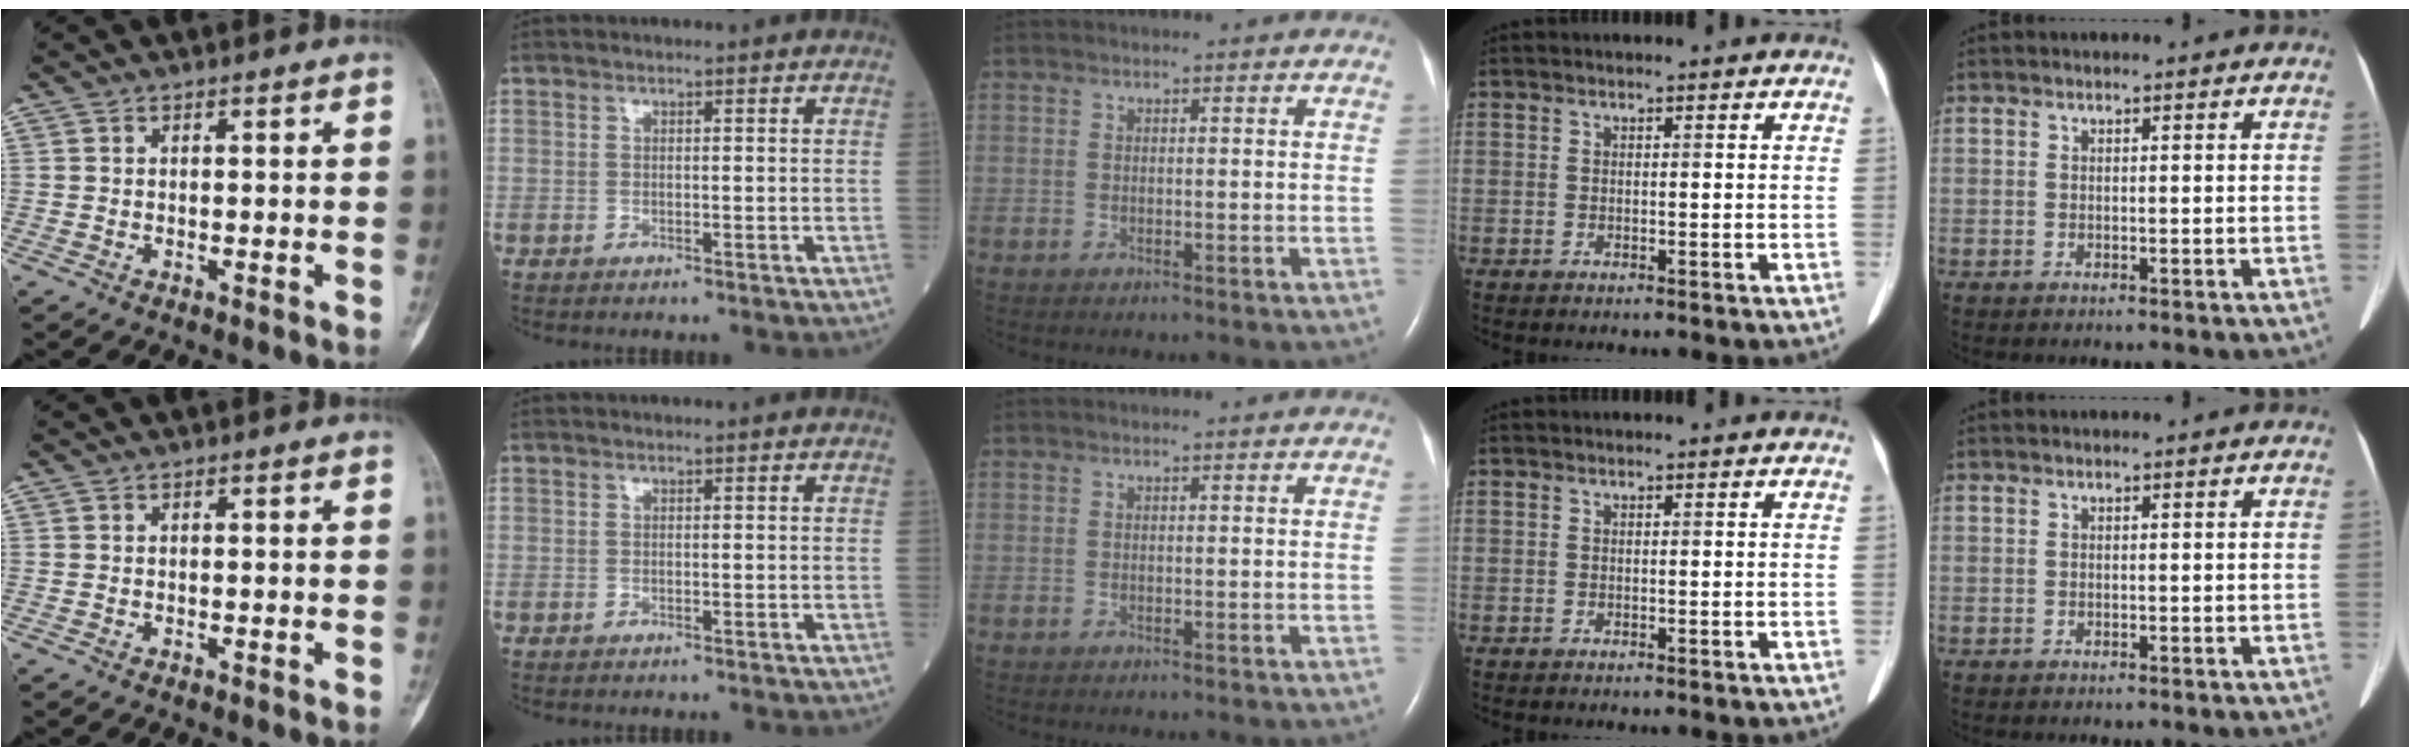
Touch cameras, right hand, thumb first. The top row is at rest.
{}